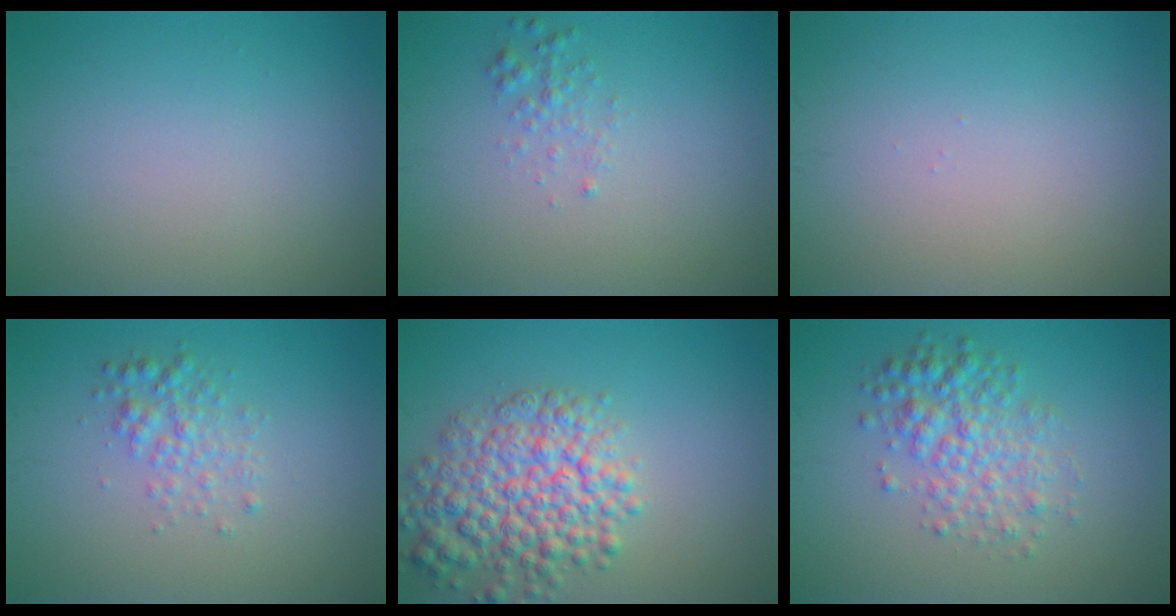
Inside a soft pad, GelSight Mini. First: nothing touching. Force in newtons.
{"total": 1.2, "press": 1.2, "slide": 0.0}
{"total": 0.0}
{"total": 2.2, "press": 2.2, "slide": 0.0}
{"total": 6.7, "press": 6.7, "slide": 0.3}
{"total": 4.0, "press": 4.0, "slide": 0.0}